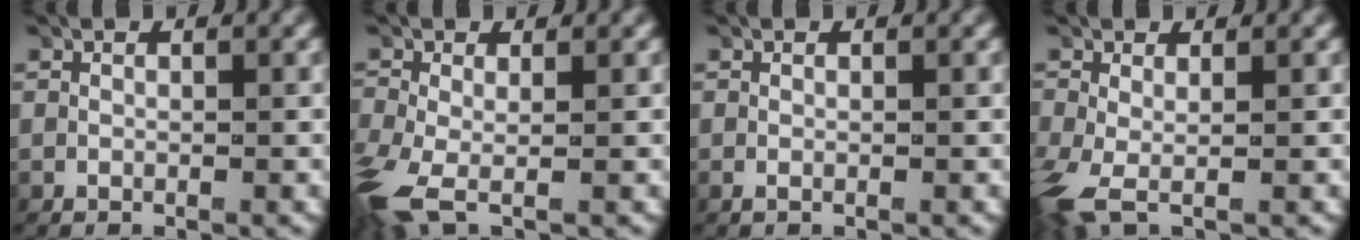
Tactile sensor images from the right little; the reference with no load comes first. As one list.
[{"total": 3.1, "force": [-1.2, 1.9, 2.2], "torque": [-0.084, -0.027, -0.011]}, {"total": 0.0}, {"total": 2.3, "force": [-0.7, 1.3, 1.8], "torque": [-0.070, -0.020, -0.004]}]